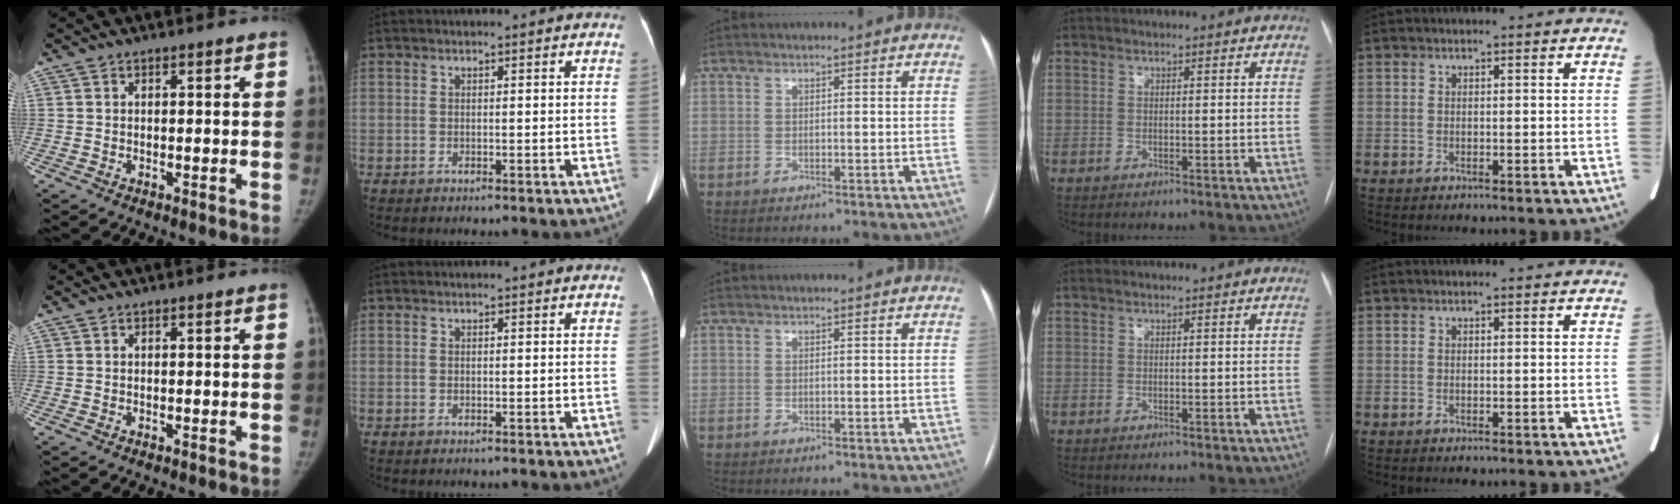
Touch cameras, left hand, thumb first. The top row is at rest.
{}